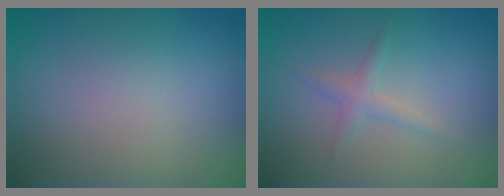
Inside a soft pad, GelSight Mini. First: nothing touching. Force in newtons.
{"total": 1.3, "press": 1.3, "slide": 0.0}